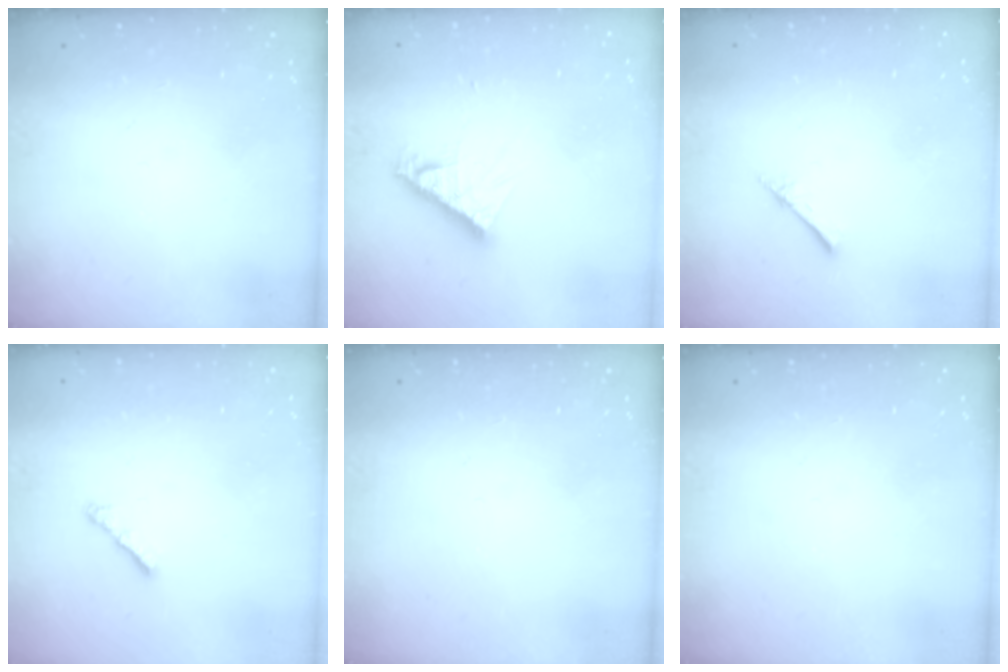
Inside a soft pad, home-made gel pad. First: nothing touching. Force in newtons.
{"total": 9.0, "press": 8.9, "slide": 0.8}
{"total": 2.4, "press": 2.4, "slide": 0.3}
{"total": 3.0, "press": 2.9, "slide": 0.6}
{"total": 0.0}
{"total": 0.0}